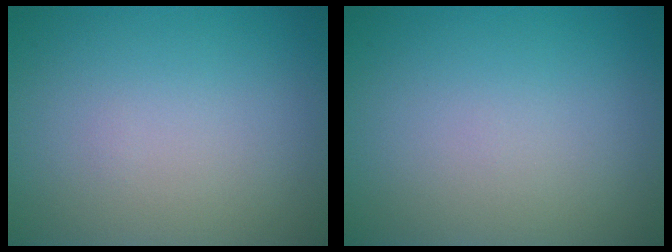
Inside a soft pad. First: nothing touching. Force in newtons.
{"total": 0.0}